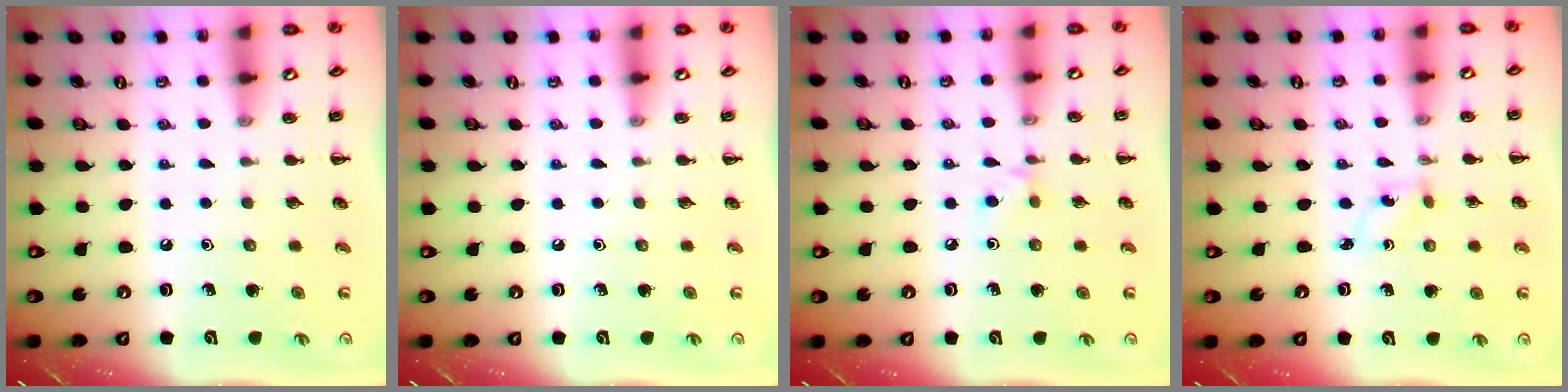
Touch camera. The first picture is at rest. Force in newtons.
{"total": 0.0}
{"total": 4.6, "press": 4.3, "slide": 1.7}
{"total": 1.5, "press": 1.4, "slide": 0.6}